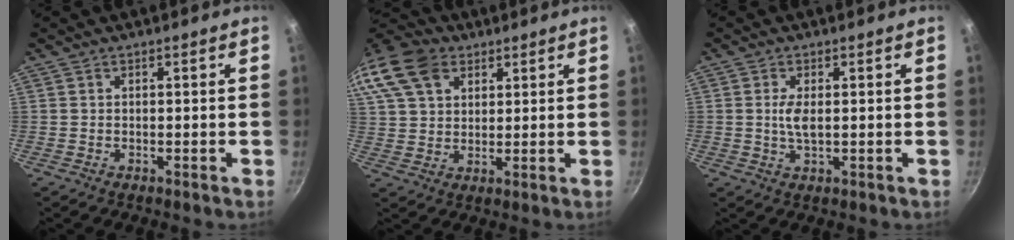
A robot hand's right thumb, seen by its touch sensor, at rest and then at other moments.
{"total": 20.6, "force": [10.1, 14.4, 10.8], "torque": [-0.251, 0.033, 0.187]}
{"total": 3.3, "force": [0.3, 1.3, 3.1], "torque": [-0.064, -0.001, 0.007]}